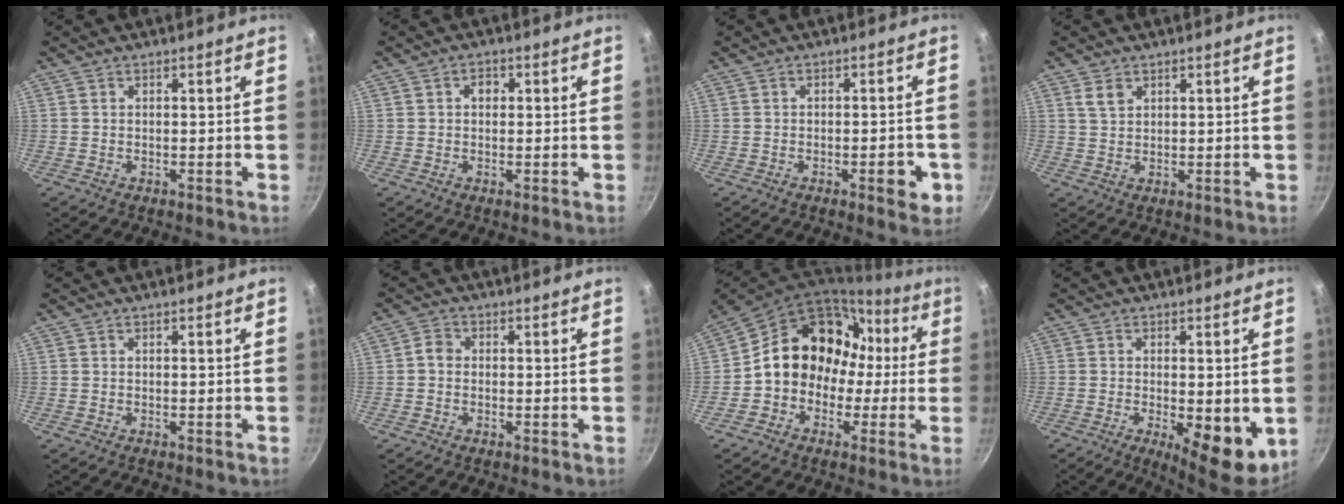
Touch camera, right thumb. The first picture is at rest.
{"total": 2.2, "force": [0.3, 1.7, 1.3], "torque": [-0.011, 0.005, 0.003]}
{"total": 5.2, "force": [-2.0, 2.0, 4.4], "torque": [-0.044, 0.010, -0.024]}
{"total": 3.0, "force": [1.5, 1.9, 1.6], "torque": [-0.023, -0.003, 0.032]}
{"total": 0.0}
{"total": 2.3, "force": [-0.2, 1.9, 1.2], "torque": [-0.020, 0.010, -0.009]}
{"total": 16.7, "force": [0.4, 13.8, 9.3], "torque": [-0.109, 0.064, -0.001]}
{"total": 10.1, "force": [-2.1, 3.6, 9.2], "torque": [-0.112, -0.009, -0.016]}